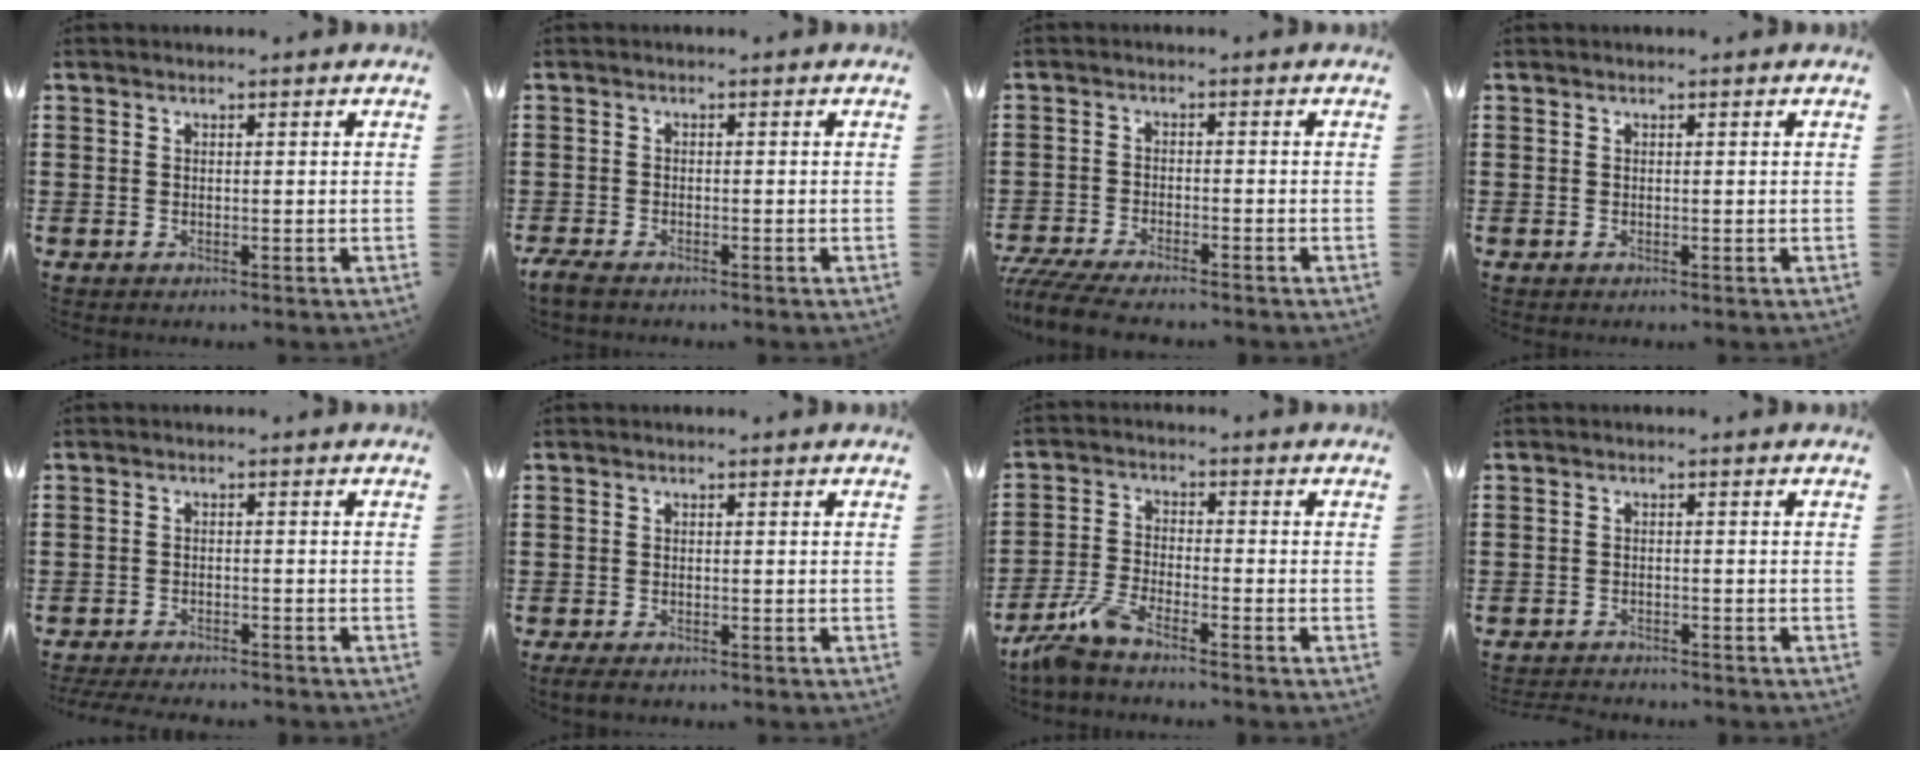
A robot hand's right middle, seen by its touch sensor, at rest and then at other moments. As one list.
[{"total": 1.6, "force": [-1.3, 0.4, 0.9], "torque": [-0.030, -0.004, -0.029]}, {"total": 4.4, "force": [-4.1, 0.3, 1.5], "torque": [-0.043, -0.012, -0.085]}, {"total": 0.0}, {"total": 2.3, "force": [-2.3, 0.1, 0.2], "torque": [-0.016, -0.005, -0.050]}, {"total": 0.9, "force": [-0.7, 0.4, 0.5], "torque": [-0.011, -0.002, -0.013]}, {"total": 5.8, "force": [-4.7, 0.8, 3.2], "torque": [-0.094, -0.014, -0.097]}, {"total": 1.5, "force": [-1.5, 0.1, 0.0], "torque": [-0.004, 0.001, -0.032]}]